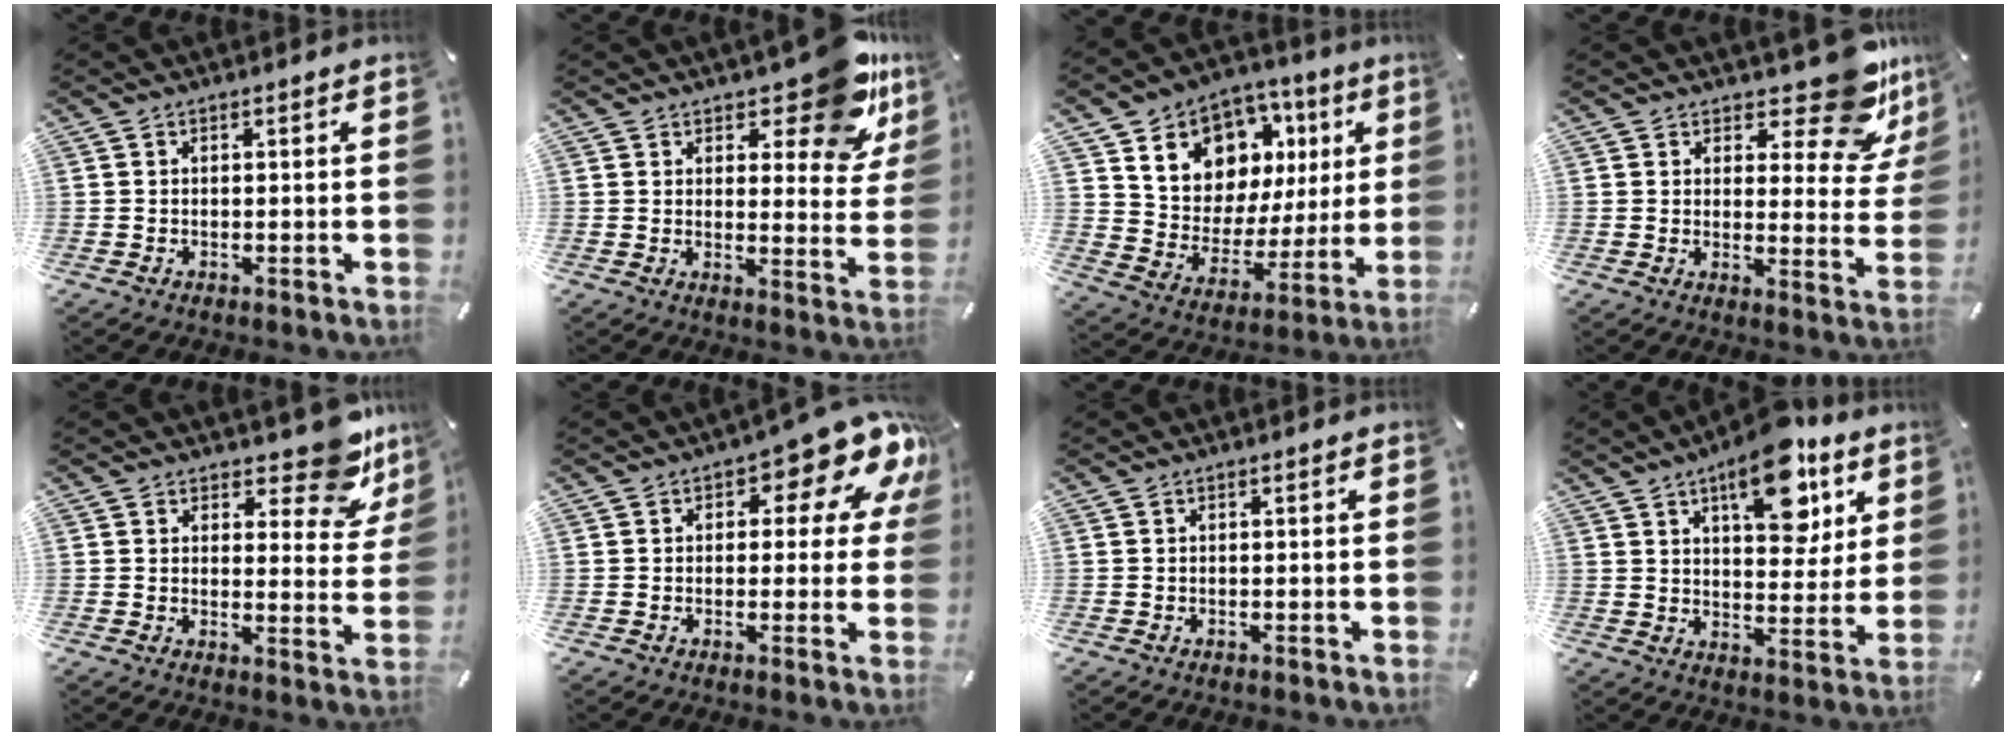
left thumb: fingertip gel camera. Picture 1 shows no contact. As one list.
[{"total": 13.0, "force": [9.5, 5.2, 7.3], "torque": [-0.078, -0.070, 0.162]}, {"total": 11.5, "force": [6.2, 9.3, 2.7], "torque": [-0.050, -0.059, 0.117]}, {"total": 14.1, "force": [10.0, 5.3, 8.4], "torque": [-0.101, -0.076, 0.168]}, {"total": 10.9, "force": [8.5, 4.6, 5.1], "torque": [-0.045, -0.069, 0.146]}, {"total": 11.9, "force": [6.1, 5.3, 8.8], "torque": [-0.107, -0.047, 0.102]}, {"total": 0.0}, {"total": 16.2, "force": [9.1, 7.8, 10.9], "torque": [-0.139, -0.041, 0.148]}]